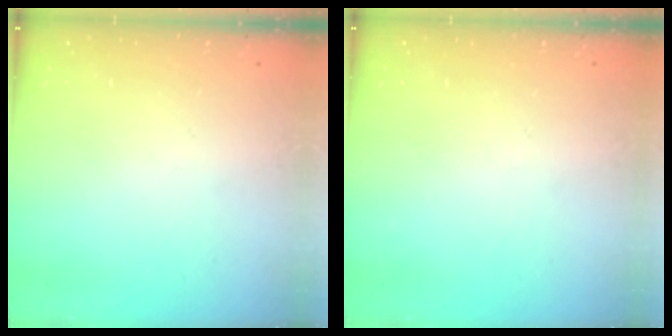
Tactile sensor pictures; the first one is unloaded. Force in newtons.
{"total": 0.0}